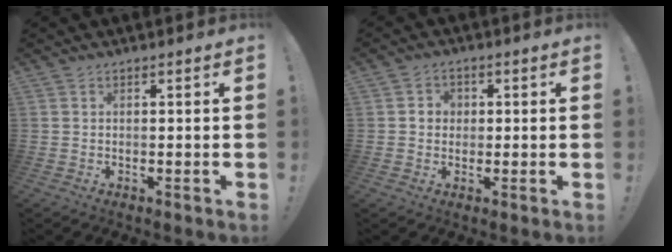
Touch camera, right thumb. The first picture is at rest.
{"total": 3.6, "force": [-0.1, 3.4, 1.3], "torque": [-0.013, 0.005, -0.005]}